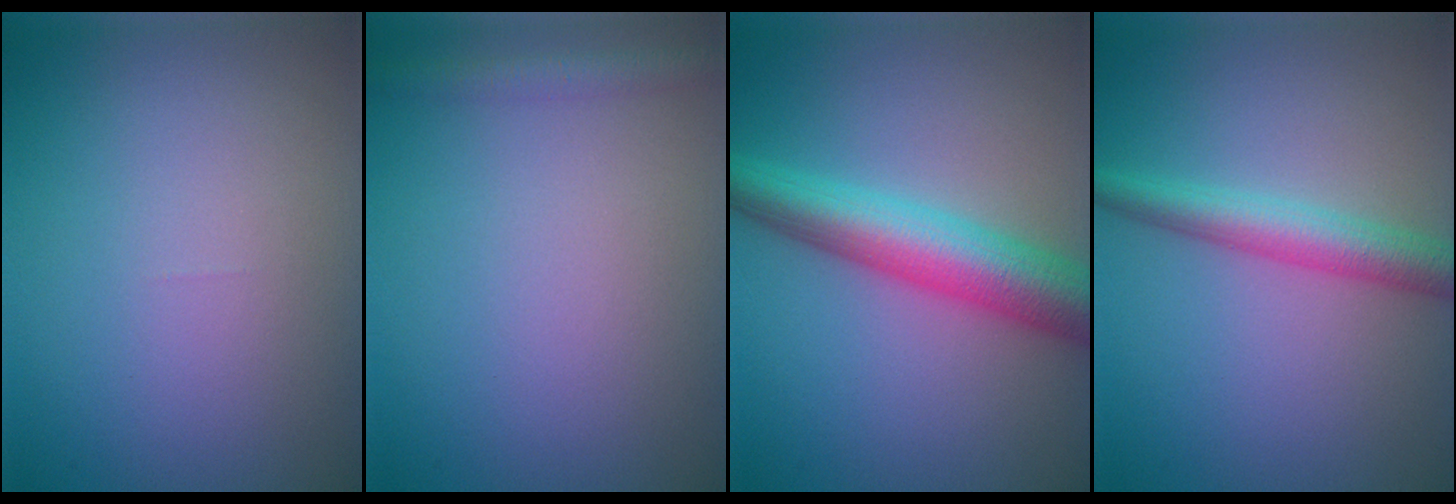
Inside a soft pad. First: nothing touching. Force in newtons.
{"total": 1.8, "press": 1.8, "slide": 0.1}
{"total": 6.8, "press": 6.8, "slide": 0.2}
{"total": 3.8, "press": 3.8, "slide": 0.1}